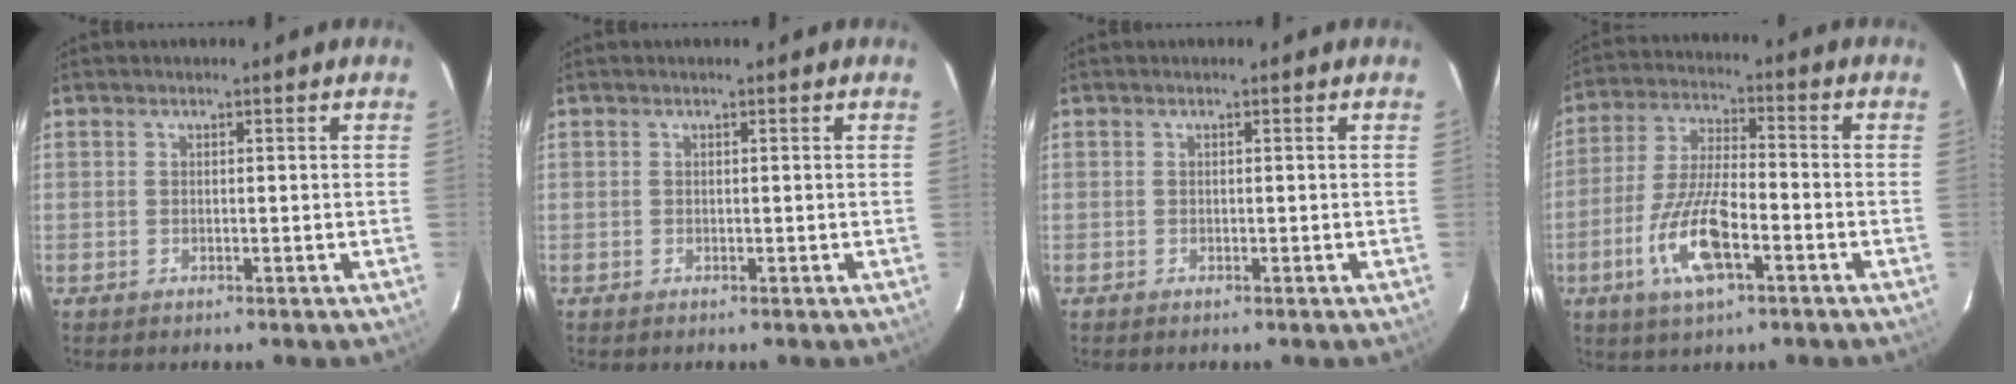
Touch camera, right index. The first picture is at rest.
{"total": 0.0}
{"total": 0.0}
{"total": 12.5, "force": [-5.4, 3.8, 10.5], "torque": [-0.224, -0.008, -0.102]}